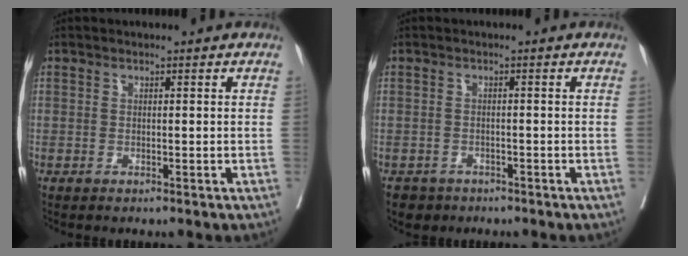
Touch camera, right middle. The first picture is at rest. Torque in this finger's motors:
{"motor_torque": [0.39, -0.23, 0.08, -0.01]}